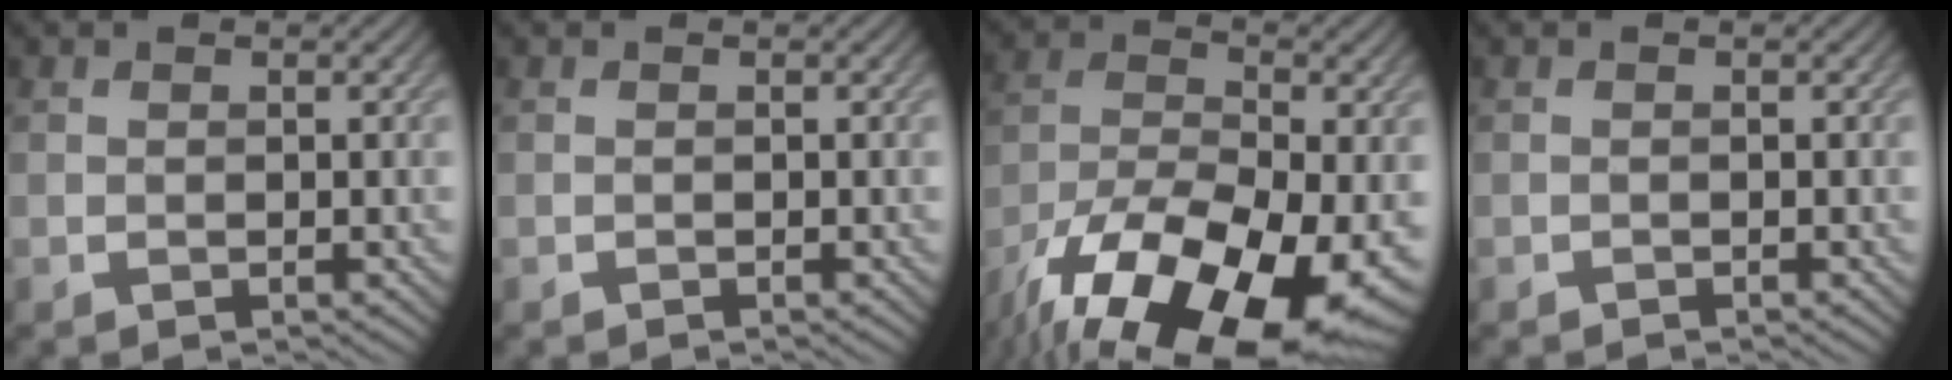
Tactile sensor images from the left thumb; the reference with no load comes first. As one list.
[{"total": 0.0}, {"total": 18.6, "force": [-11.0, 8.3, 12.4], "torque": [-0.266, -0.051, -0.173]}, {"total": 0.0}]